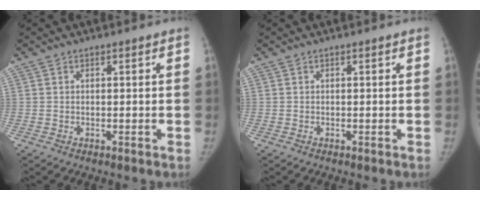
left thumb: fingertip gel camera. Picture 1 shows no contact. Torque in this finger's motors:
{"motor_torque": [0.02, 0.02, 0.14, -0.13, 0.03]}